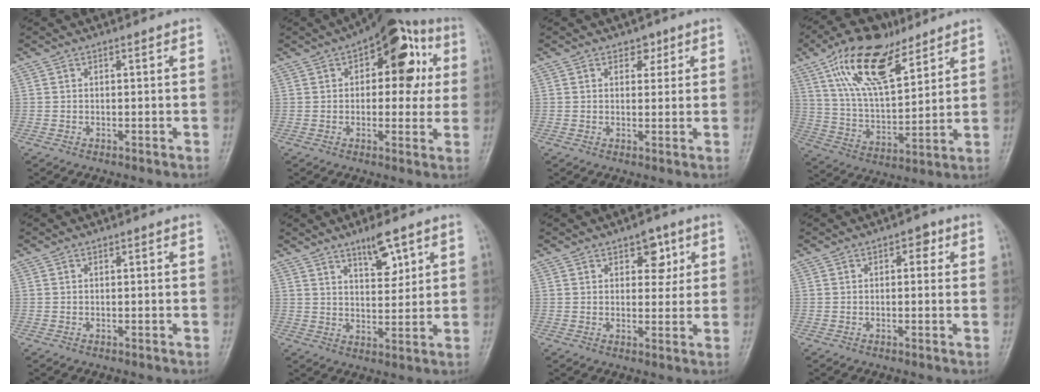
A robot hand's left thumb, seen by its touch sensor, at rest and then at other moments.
{"total": 15.7, "force": [4.3, 8.2, 12.6], "torque": [-0.109, 0.020, 0.048]}
{"total": 2.7, "force": [1.5, 2.0, 1.1], "torque": [0.007, -0.006, 0.017]}
{"total": 17.9, "force": [10.7, 7.9, 12.1], "torque": [-0.189, -0.037, 0.202]}
{"total": 0.0}
{"total": 6.4, "force": [3.9, 2.1, 4.5], "torque": [-0.061, -0.029, 0.067]}
{"total": 6.1, "force": [2.6, 3.9, 3.9], "torque": [-0.014, -0.008, 0.029]}
{"total": 2.8, "force": [0.9, 1.7, 2.0], "torque": [-0.004, 0.004, 0.003]}